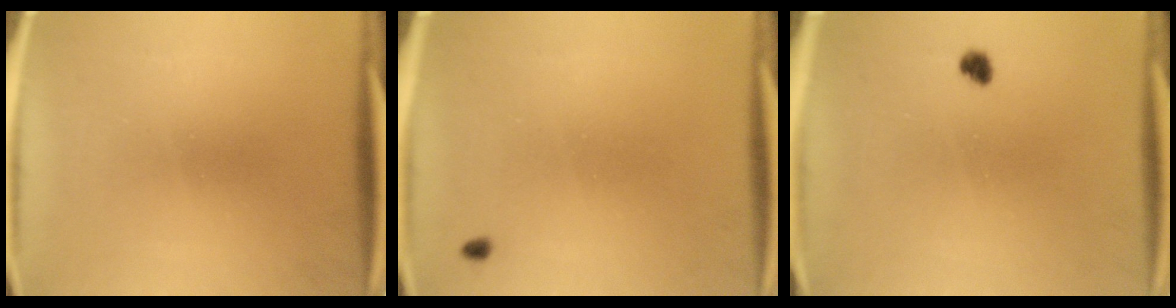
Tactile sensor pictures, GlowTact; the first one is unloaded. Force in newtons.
{"total": 0.6}
{"total": 1.7}